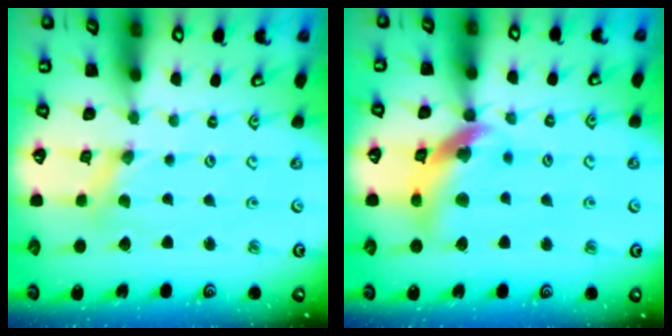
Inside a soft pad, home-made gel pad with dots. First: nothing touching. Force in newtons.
{"total": 14.0, "press": 13.9, "slide": 1.7}